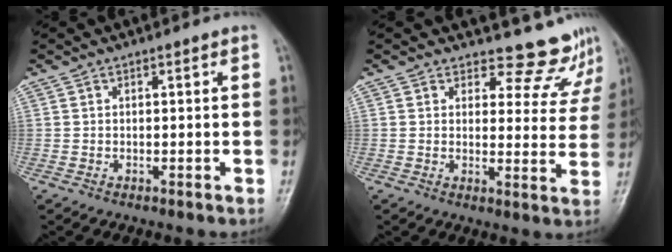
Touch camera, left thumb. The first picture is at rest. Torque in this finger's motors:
{"motor_torque": [-0.15, 0.07, -0.40, -0.35, -0.01]}